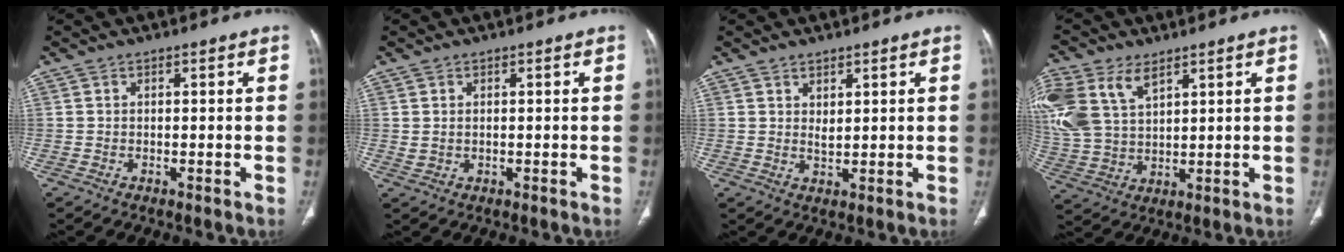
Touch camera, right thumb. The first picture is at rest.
{"total": 1.4, "force": [0.4, 0.9, 1.1], "torque": [-0.027, 0.000, 0.014]}
{"total": 2.1, "force": [1.2, 1.1, 1.4], "torque": [-0.019, -0.012, 0.026]}
{"total": 16.2, "force": [7.9, 9.9, 10.1], "torque": [-0.243, -0.002, 0.162]}